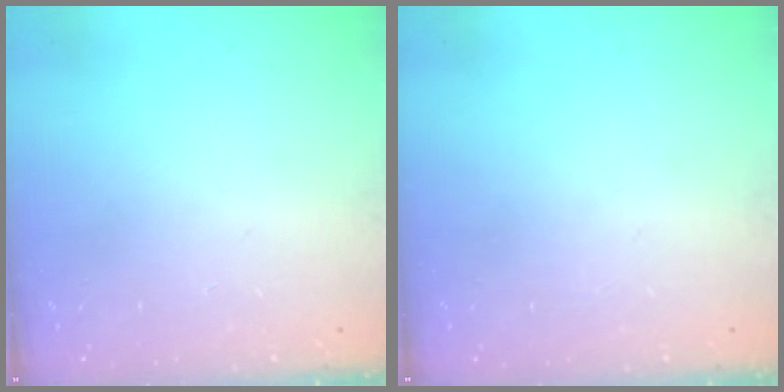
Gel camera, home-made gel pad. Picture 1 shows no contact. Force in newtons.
{"total": 0.0}